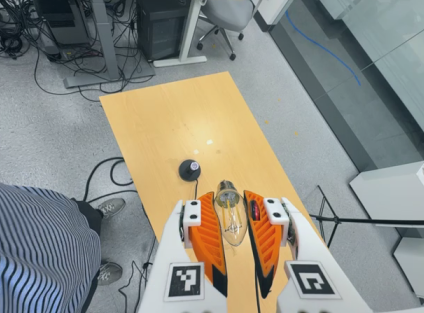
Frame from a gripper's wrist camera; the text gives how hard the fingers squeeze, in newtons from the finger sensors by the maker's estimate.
{"total": 21.7, "left": 24.8, "right": 18.5}